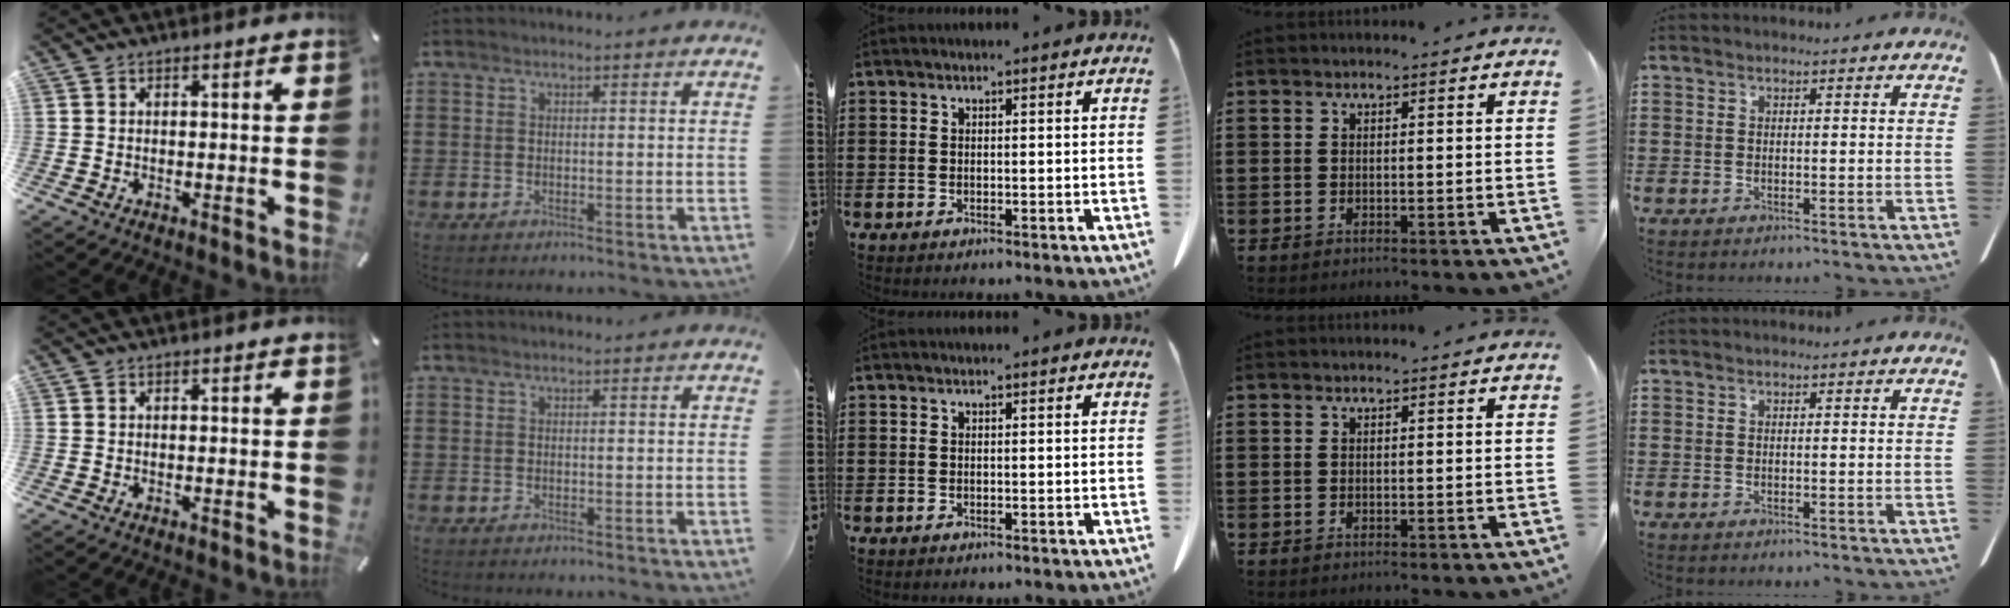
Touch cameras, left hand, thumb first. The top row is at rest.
{}